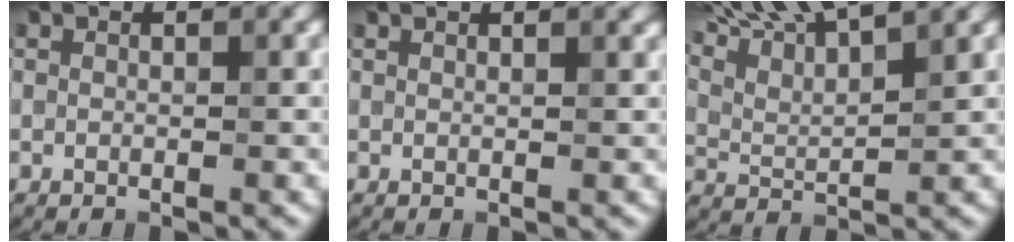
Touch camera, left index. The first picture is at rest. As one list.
[{"total": 1.7, "force": [1.3, 0.6, 1.0], "torque": [-0.004, 0.000, 0.011]}, {"total": 10.5, "force": [8.2, 2.3, 6.0], "torque": [-0.112, 0.029, 0.119]}]